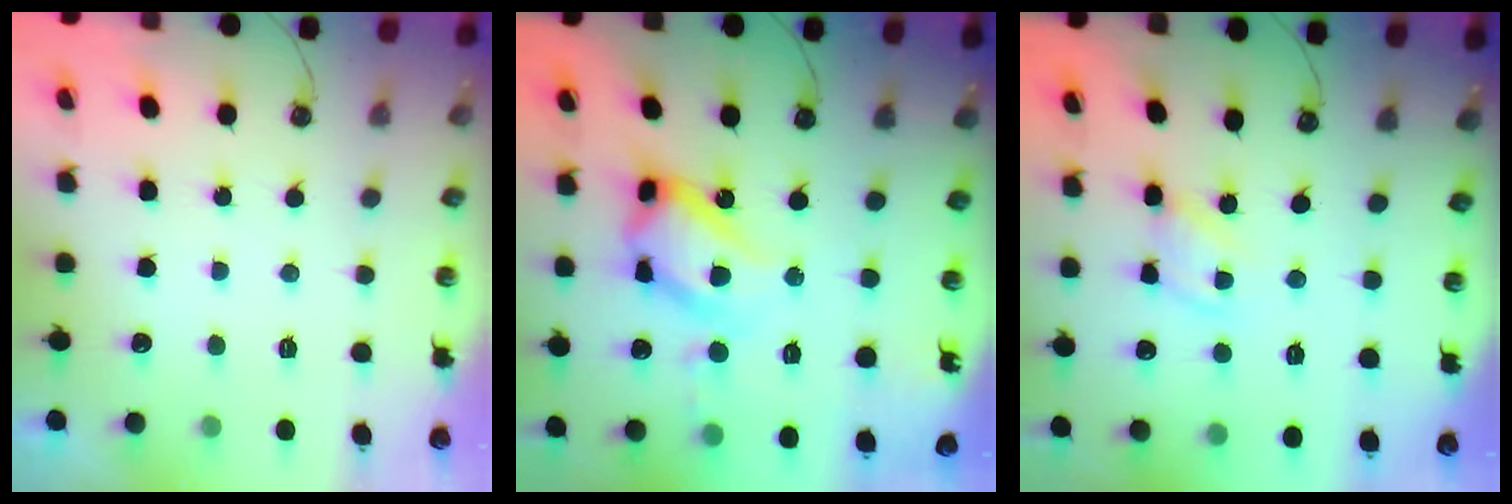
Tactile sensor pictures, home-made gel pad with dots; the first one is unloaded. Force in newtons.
{"total": 22.7, "press": 22.6, "slide": 2.1}
{"total": 5.8, "press": 5.8, "slide": 0.5}